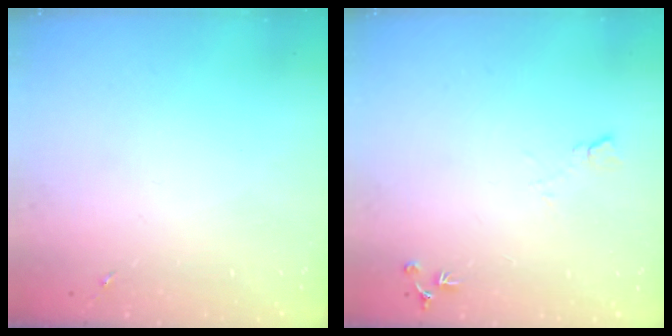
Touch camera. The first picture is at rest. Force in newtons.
{"total": 6.1, "press": 6.0, "slide": 1.0}